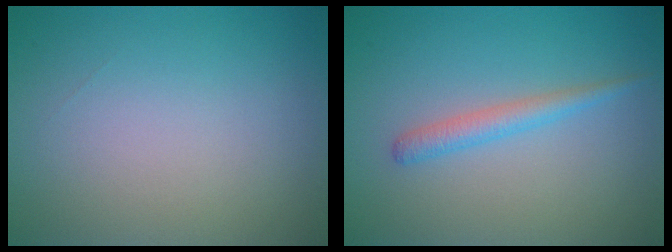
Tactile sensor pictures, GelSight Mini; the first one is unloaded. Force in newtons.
{"total": 1.9, "press": 1.8, "slide": 0.1}